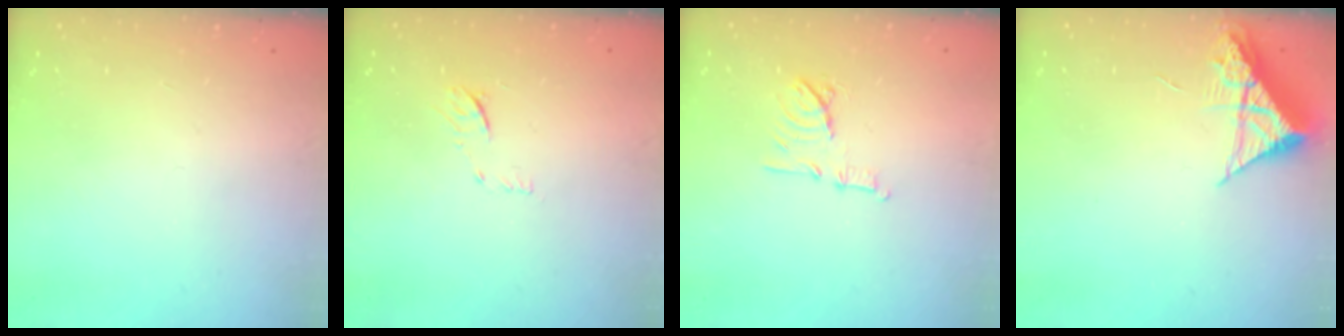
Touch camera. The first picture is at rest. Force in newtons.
{"total": 6.2, "press": 6.1, "slide": 0.7}
{"total": 9.5, "press": 9.5, "slide": 0.8}
{"total": 8.4, "press": 8.4, "slide": 0.8}